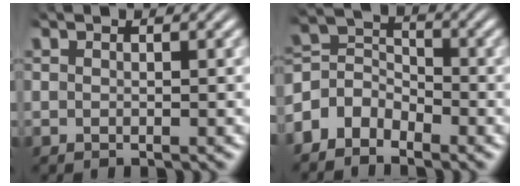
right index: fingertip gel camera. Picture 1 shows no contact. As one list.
[{"total": 6.0, "force": [-1.1, 5.2, 2.7], "torque": [-0.068, -0.020, -0.024]}]